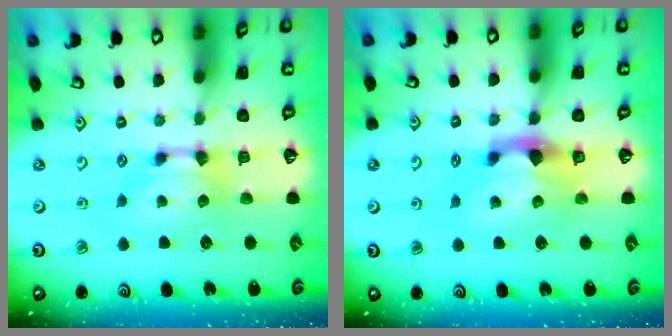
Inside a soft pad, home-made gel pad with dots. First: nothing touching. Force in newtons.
{"total": 3.1, "press": 2.7, "slide": 1.4}